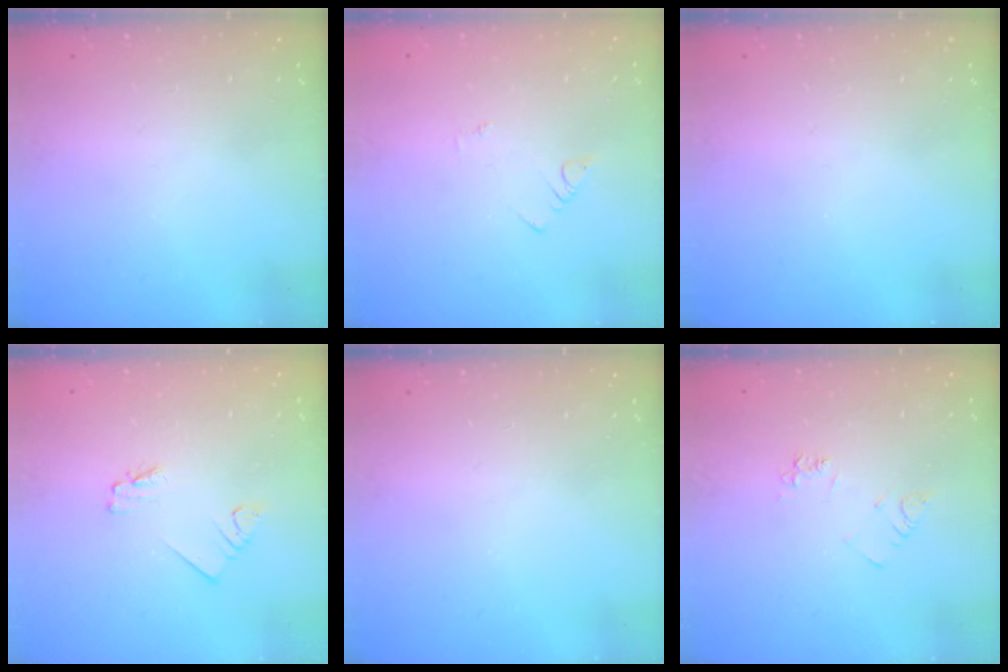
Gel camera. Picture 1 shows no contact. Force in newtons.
{"total": 1.1, "press": 1.1, "slide": 0.3}
{"total": 0.0}
{"total": 1.6, "press": 1.5, "slide": 0.2}
{"total": 0.0}
{"total": 4.6, "press": 4.6, "slide": 0.5}